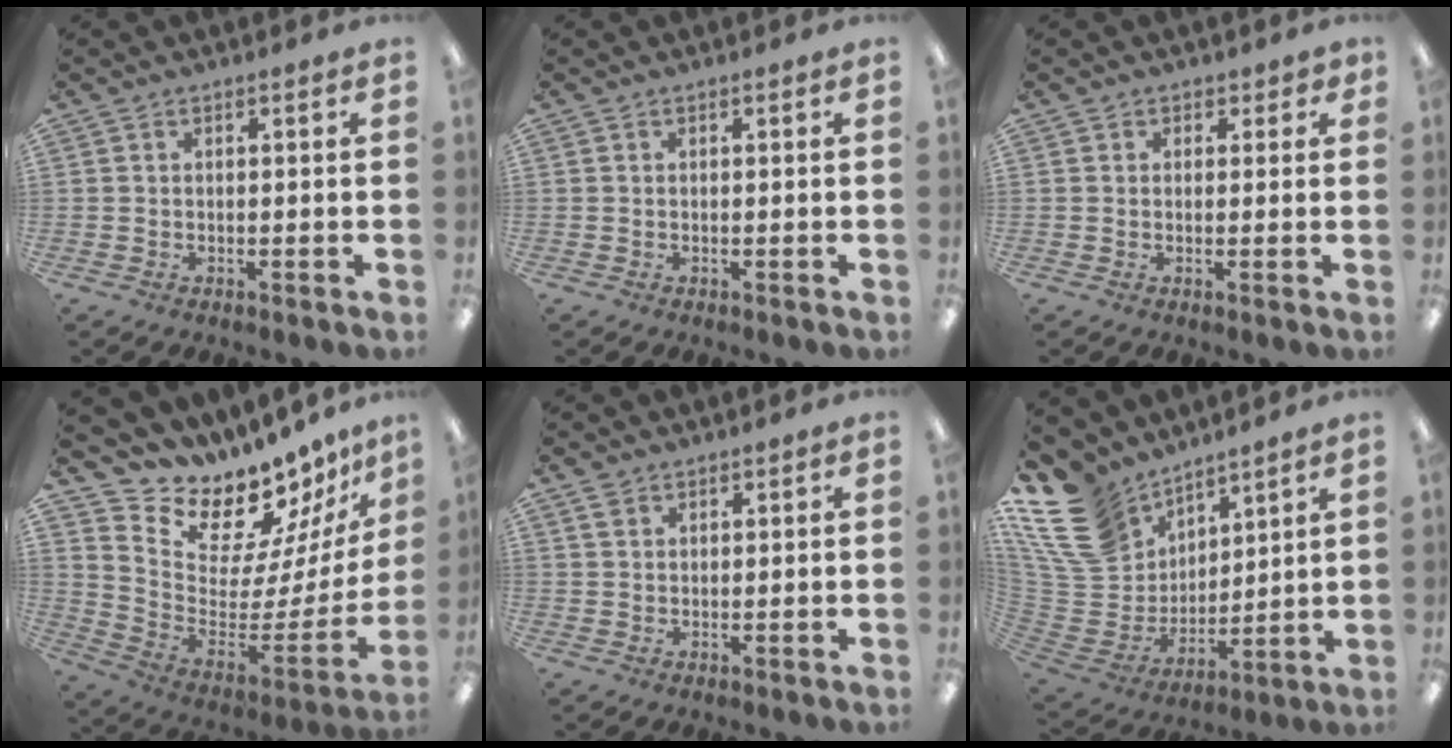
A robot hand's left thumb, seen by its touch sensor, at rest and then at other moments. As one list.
[{"total": 0.0}, {"total": 1.6, "force": [0.8, 1.4, 0.2], "torque": [0.011, -0.002, 0.011]}, {"total": 11.9, "force": [10.3, 5.5, 2.3], "torque": [-0.040, -0.128, 0.184]}, {"total": 2.2, "force": [1.8, 1.0, 0.7], "torque": [-0.017, -0.002, 0.035]}, {"total": 17.2, "force": [10.9, 11.4, 6.9], "torque": [-0.167, -0.060, 0.213]}]